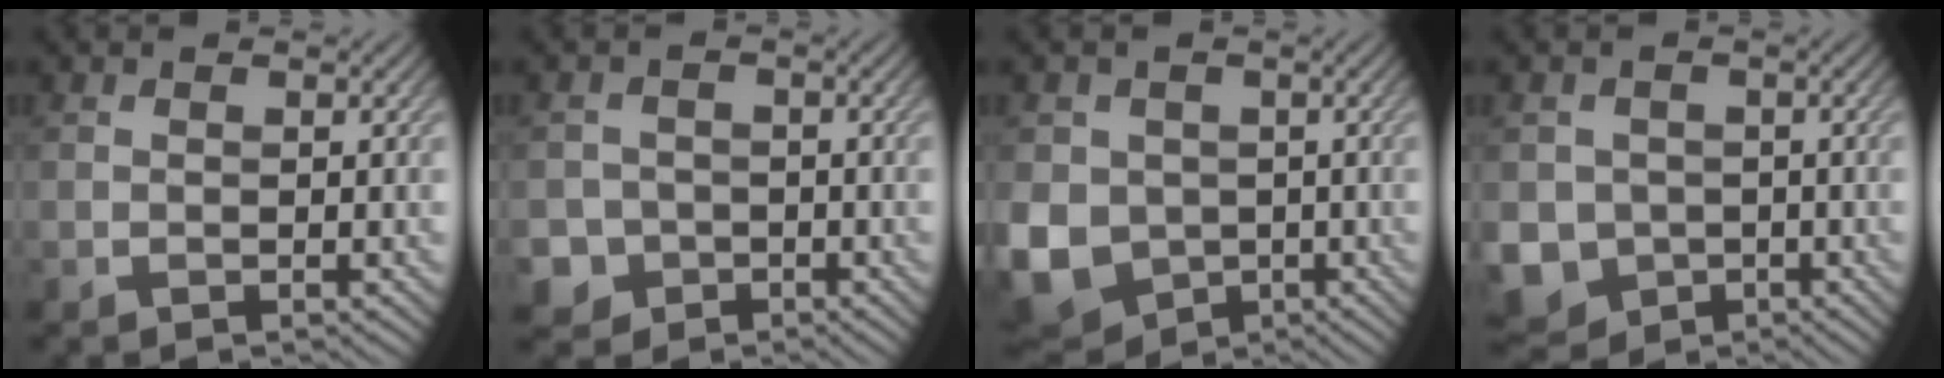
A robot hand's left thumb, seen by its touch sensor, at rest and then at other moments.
{"total": 3.6, "force": [-1.8, 3.1, 0.4], "torque": [-0.005, -0.001, -0.041]}
{"total": 10.0, "force": [-1.5, 8.6, 4.9], "torque": [-0.147, -0.039, -0.029]}
{"total": 6.6, "force": [-1.9, 5.9, 2.3], "torque": [-0.068, -0.026, -0.044]}